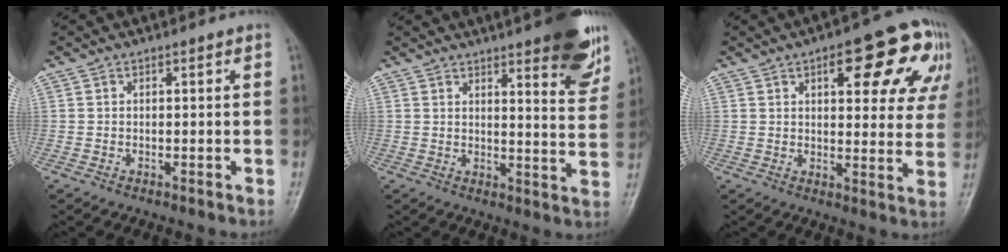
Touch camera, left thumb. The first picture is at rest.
{"total": 13.6, "force": [8.6, 3.4, 10.0], "torque": [-0.096, -0.045, 0.104]}
{"total": 17.2, "force": [7.3, 6.6, 14.1], "torque": [-0.136, -0.006, 0.085]}